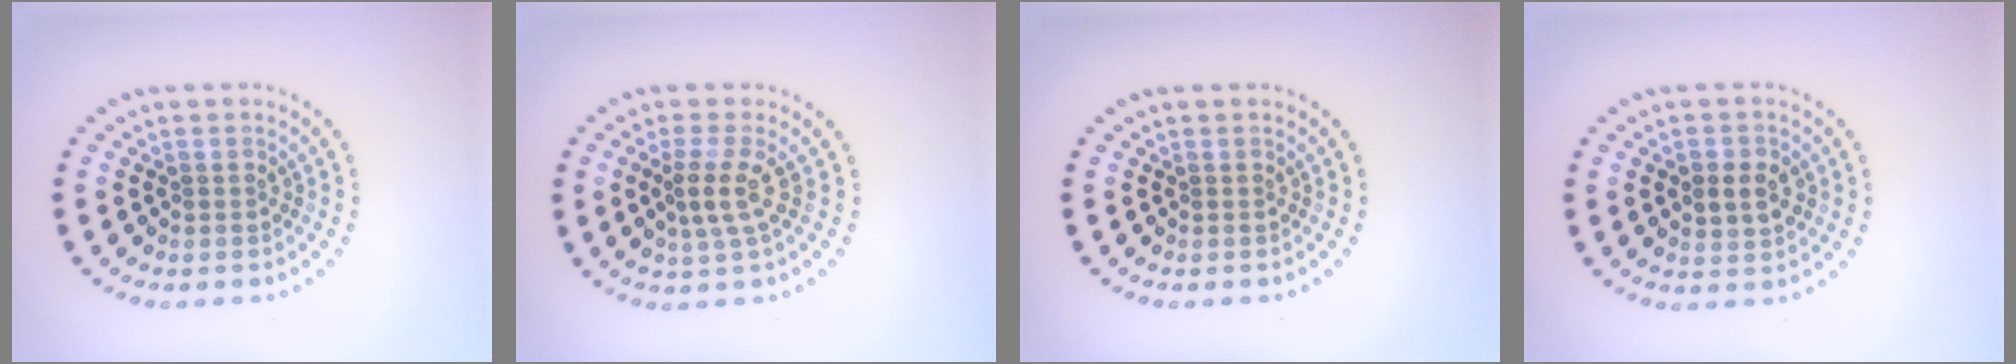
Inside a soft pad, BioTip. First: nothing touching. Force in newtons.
{"total": 2.5, "press": 1.9, "slide": 1.7}
{"total": 0.0}
{"total": 2.7, "press": 2.7, "slide": 0.4}